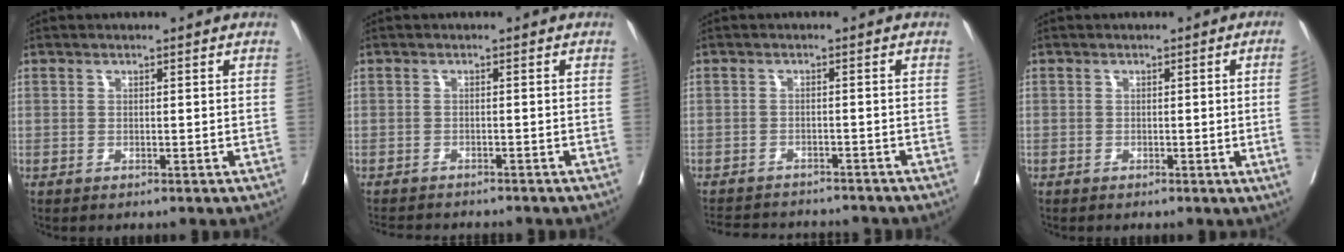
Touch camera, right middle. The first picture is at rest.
{"total": 7.2, "force": [-6.8, 1.4, 2.2], "torque": [-0.031, -0.008, -0.094]}
{"total": 11.3, "force": [-10.6, 2.4, 3.0], "torque": [-0.059, 0.002, -0.140]}
{"total": 3.7, "force": [-0.5, -1.3, 3.4], "torque": [-0.041, -0.007, -0.006]}